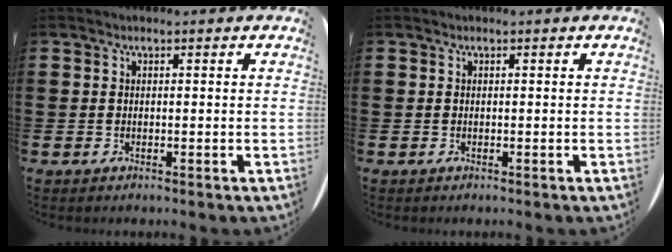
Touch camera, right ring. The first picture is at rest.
{"total": 0.0}